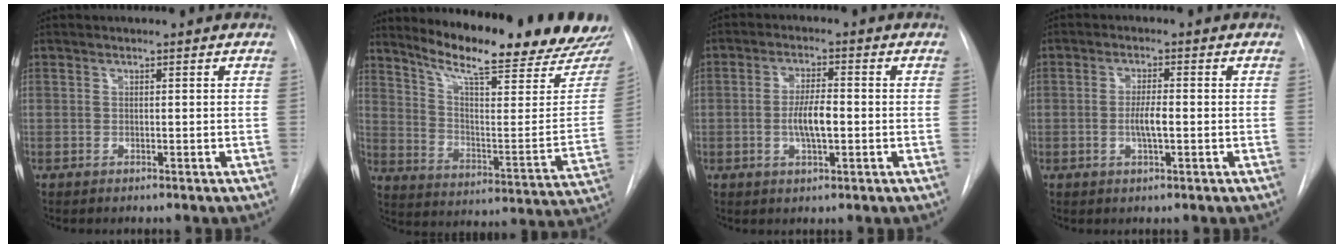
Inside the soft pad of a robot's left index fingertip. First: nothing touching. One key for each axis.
{"total": 24.1, "fx": 21.6, "fy": 1.1, "fz": 10.5, "tx": -0.162, "ty": -0.098, "tz": 0.291}
{"total": 5.1, "fx": -0.7, "fy": 1.3, "fz": 4.9, "tx": -0.096, "ty": 0.001, "tz": -0.013}
{"total": 3.2, "fx": -0.5, "fy": 0.5, "fz": 3.1, "tx": -0.061, "ty": -0.002, "tz": -0.009}